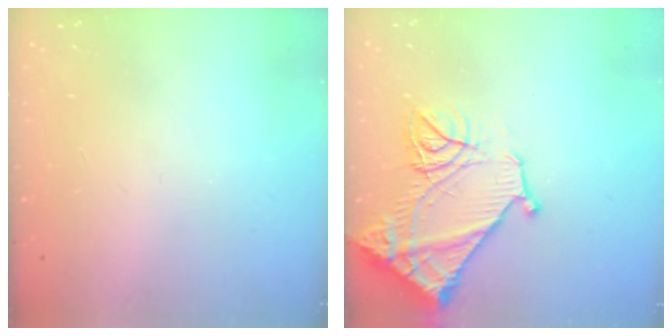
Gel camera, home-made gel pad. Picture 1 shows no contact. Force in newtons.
{"total": 15.8, "press": 15.7, "slide": 1.5}